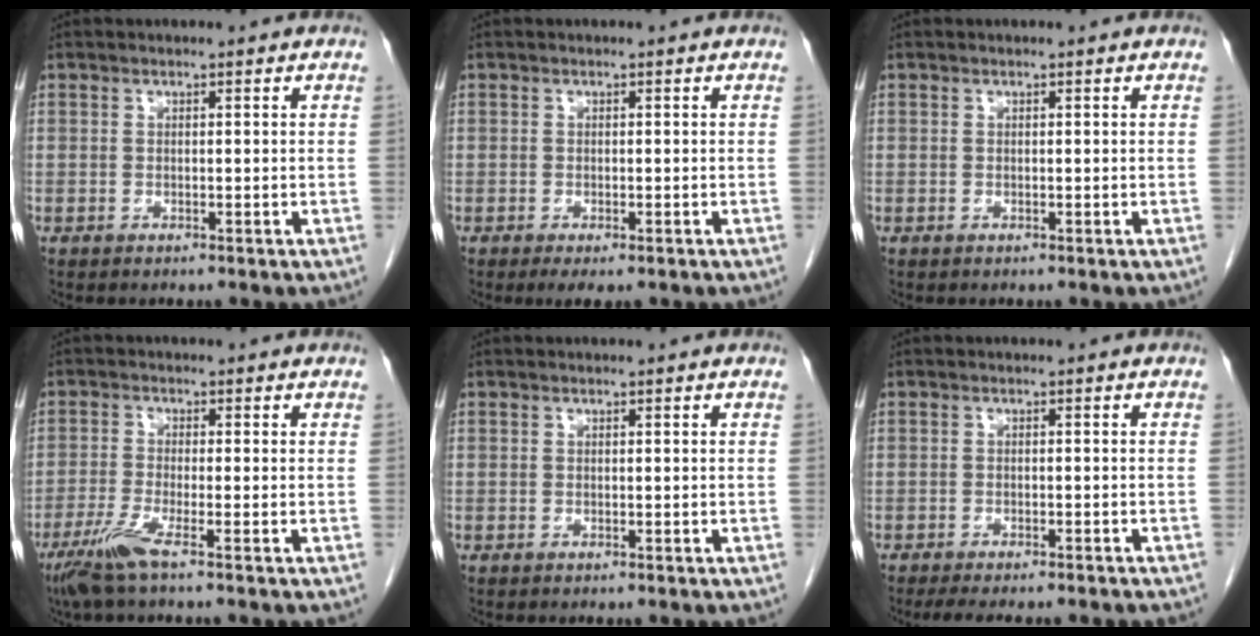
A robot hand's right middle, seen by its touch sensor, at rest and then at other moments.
{"total": 2.7, "force": [-1.8, 1.0, 1.8], "torque": [-0.025, -0.005, -0.020]}
{"total": 0.0}
{"total": 4.8, "force": [-3.1, -0.4, 3.6], "torque": [-0.077, -0.015, -0.068]}
{"total": 0.0}
{"total": 10.3, "force": [-8.9, 1.8, 4.8], "torque": [-0.058, -0.011, -0.111]}